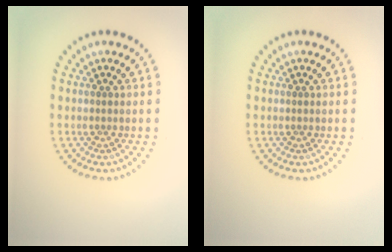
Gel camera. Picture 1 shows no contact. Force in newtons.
{"total": 0.0}